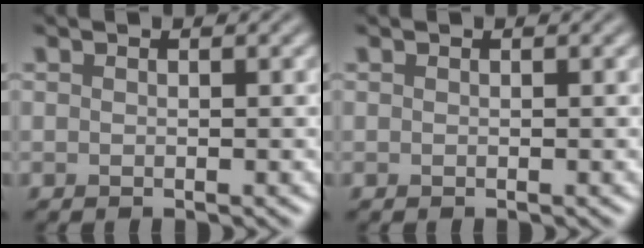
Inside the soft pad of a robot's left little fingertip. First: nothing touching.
{"total": 0.0}